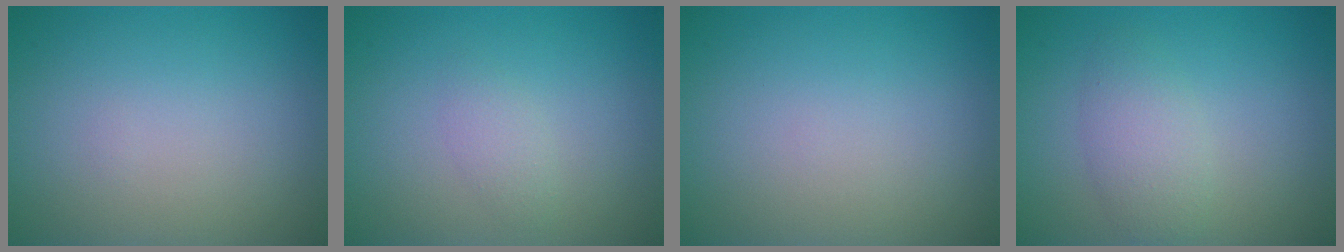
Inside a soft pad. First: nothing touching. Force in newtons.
{"total": 1.2, "press": 1.2, "slide": 0.1}
{"total": 0.0}
{"total": 2.7, "press": 2.7, "slide": 0.1}